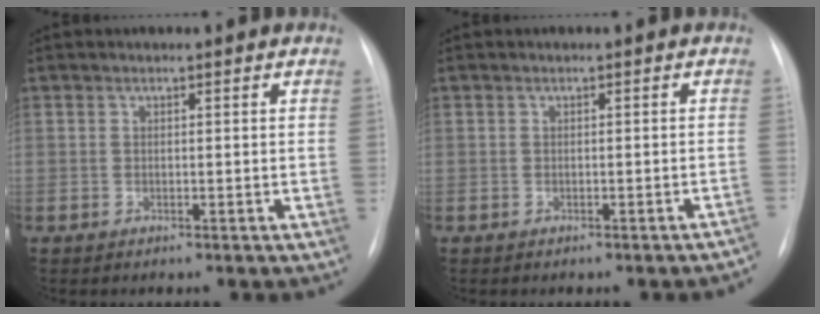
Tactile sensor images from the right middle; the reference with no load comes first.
{"total": 1.6, "force": [-1.4, -0.1, 0.8], "torque": [-0.008, 0.008, -0.015]}